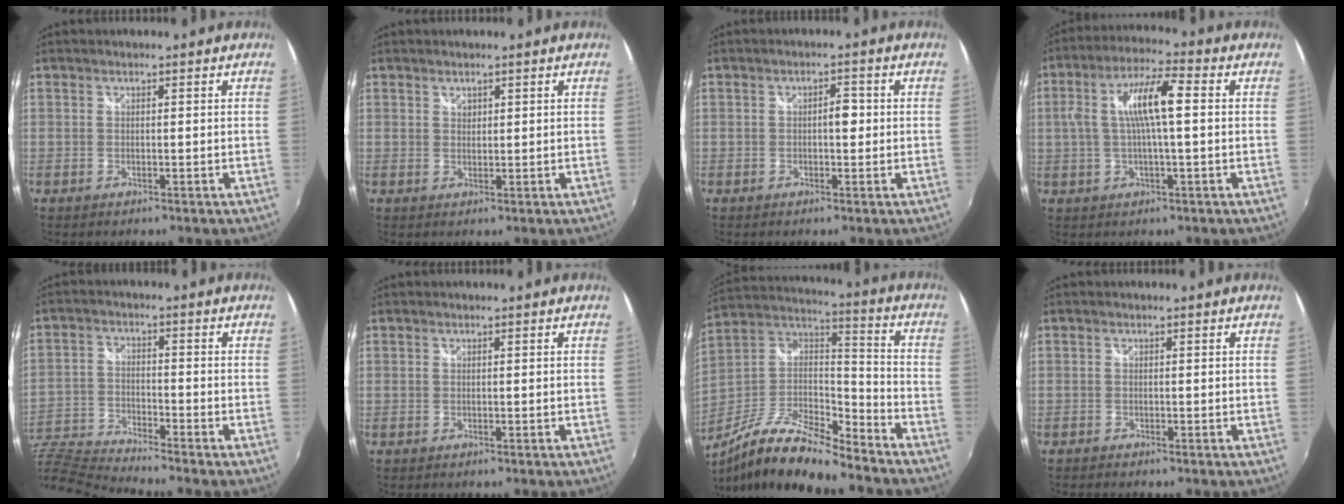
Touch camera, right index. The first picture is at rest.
{"total": 1.1, "force": [0.8, 0.7, 0.3], "torque": [-0.001, 0.001, 0.013]}
{"total": 2.5, "force": [-0.1, 1.2, 2.1], "torque": [-0.033, 0.006, -0.002]}
{"total": 10.0, "force": [0.9, 1.9, 9.8], "torque": [-0.185, 0.014, 0.016]}
{"total": 11.6, "force": [-10.8, 0.9, 4.1], "torque": [-0.112, -0.012, -0.223]}
{"total": 0.0}
{"total": 19.2, "force": [-14.7, 4.2, 11.7], "torque": [-0.231, -0.019, -0.276]}
{"total": 0.8, "force": [-0.8, 0.2, 0.1], "torque": [-0.007, -0.005, -0.018]}